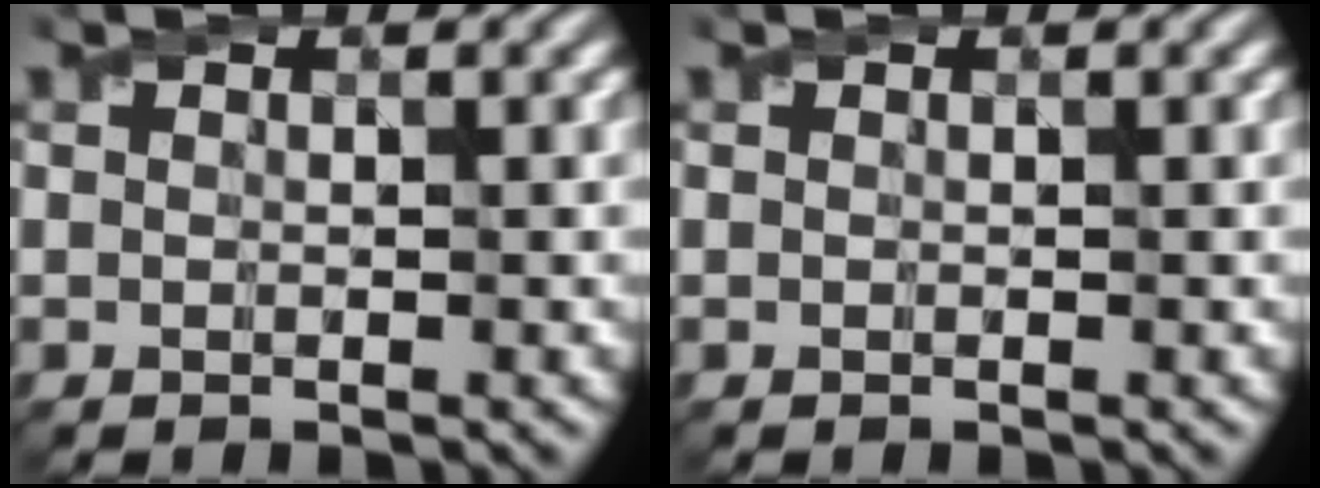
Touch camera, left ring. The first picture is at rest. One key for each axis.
{"total": 0.0}